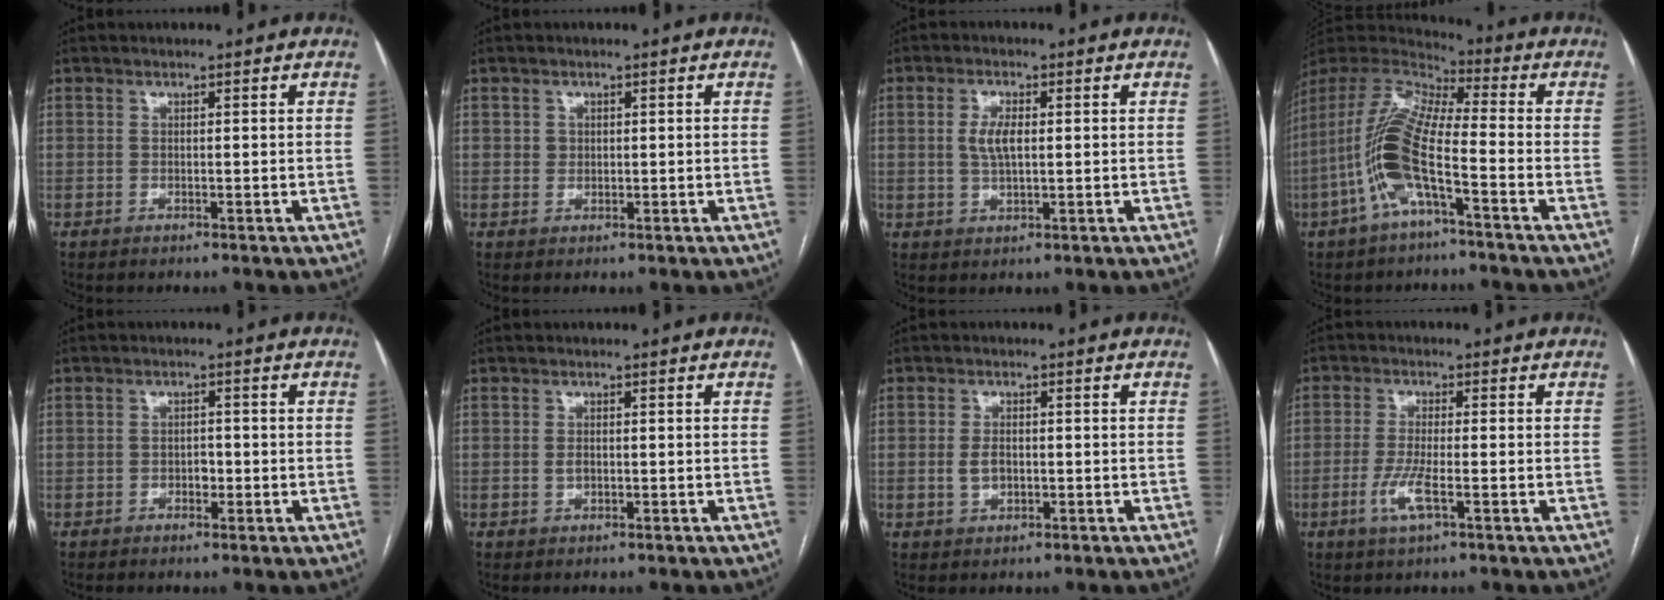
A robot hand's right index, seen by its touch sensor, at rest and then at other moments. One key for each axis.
{"total": 1.3, "fx": 0.3, "fy": 1.2, "fz": 0.3, "tx": -0.001, "ty": 0.001, "tz": 0.004}
{"total": 4.0, "fx": 0.5, "fy": 1.5, "fz": 3.7, "tx": -0.078, "ty": 0.004, "tz": 0.012}
{"total": 14.2, "fx": -4.6, "fy": 2.9, "fz": 13.1, "tx": -0.285, "ty": 0.005, "tz": -0.096}
{"total": 1.8, "fx": -0.7, "fy": 1.1, "fz": 1.2, "tx": -0.014, "ty": 0.006, "tz": -0.011}
{"total": 1.1, "fx": -0.2, "fy": 0.7, "fz": 0.8, "tx": -0.018, "ty": 0.001, "tz": -0.002}
{"total": 2.7, "fx": -0.5, "fy": 1.6, "fz": 2.0, "tx": -0.040, "ty": 0.001, "tz": -0.006}
{"total": 4.9, "fx": -1.9, "fy": 0.5, "fz": 4.5, "tx": -0.096, "ty": -0.008, "tz": -0.037}